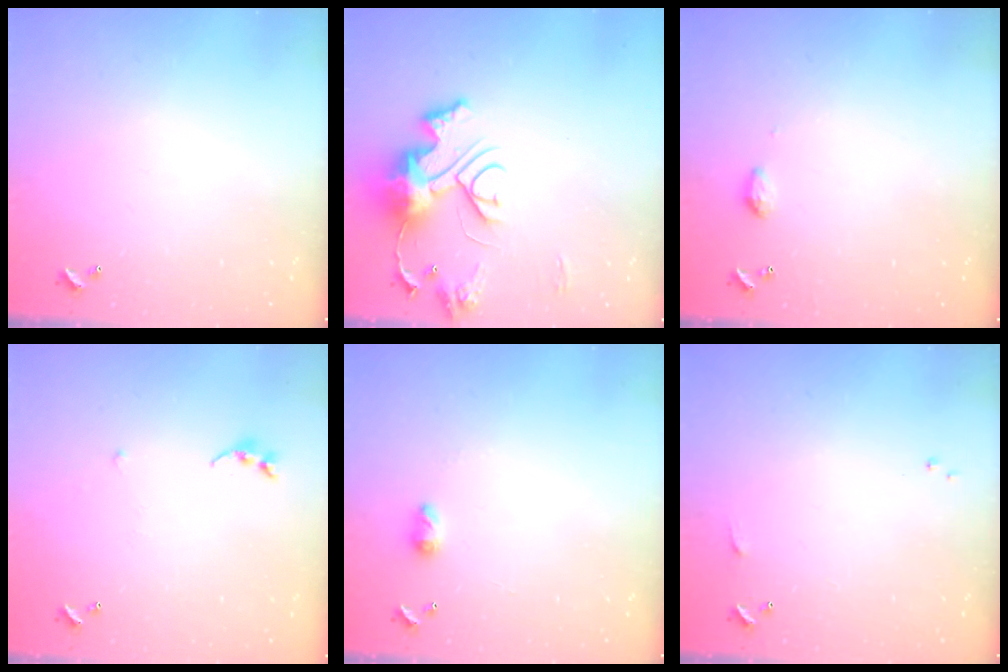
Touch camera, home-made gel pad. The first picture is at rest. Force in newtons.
{"total": 13.2, "press": 13.1, "slide": 1.4}
{"total": 4.7, "press": 4.7, "slide": 0.6}
{"total": 5.4, "press": 5.4, "slide": 0.6}
{"total": 4.9, "press": 4.8, "slide": 0.7}
{"total": 4.2, "press": 4.2, "slide": 0.6}